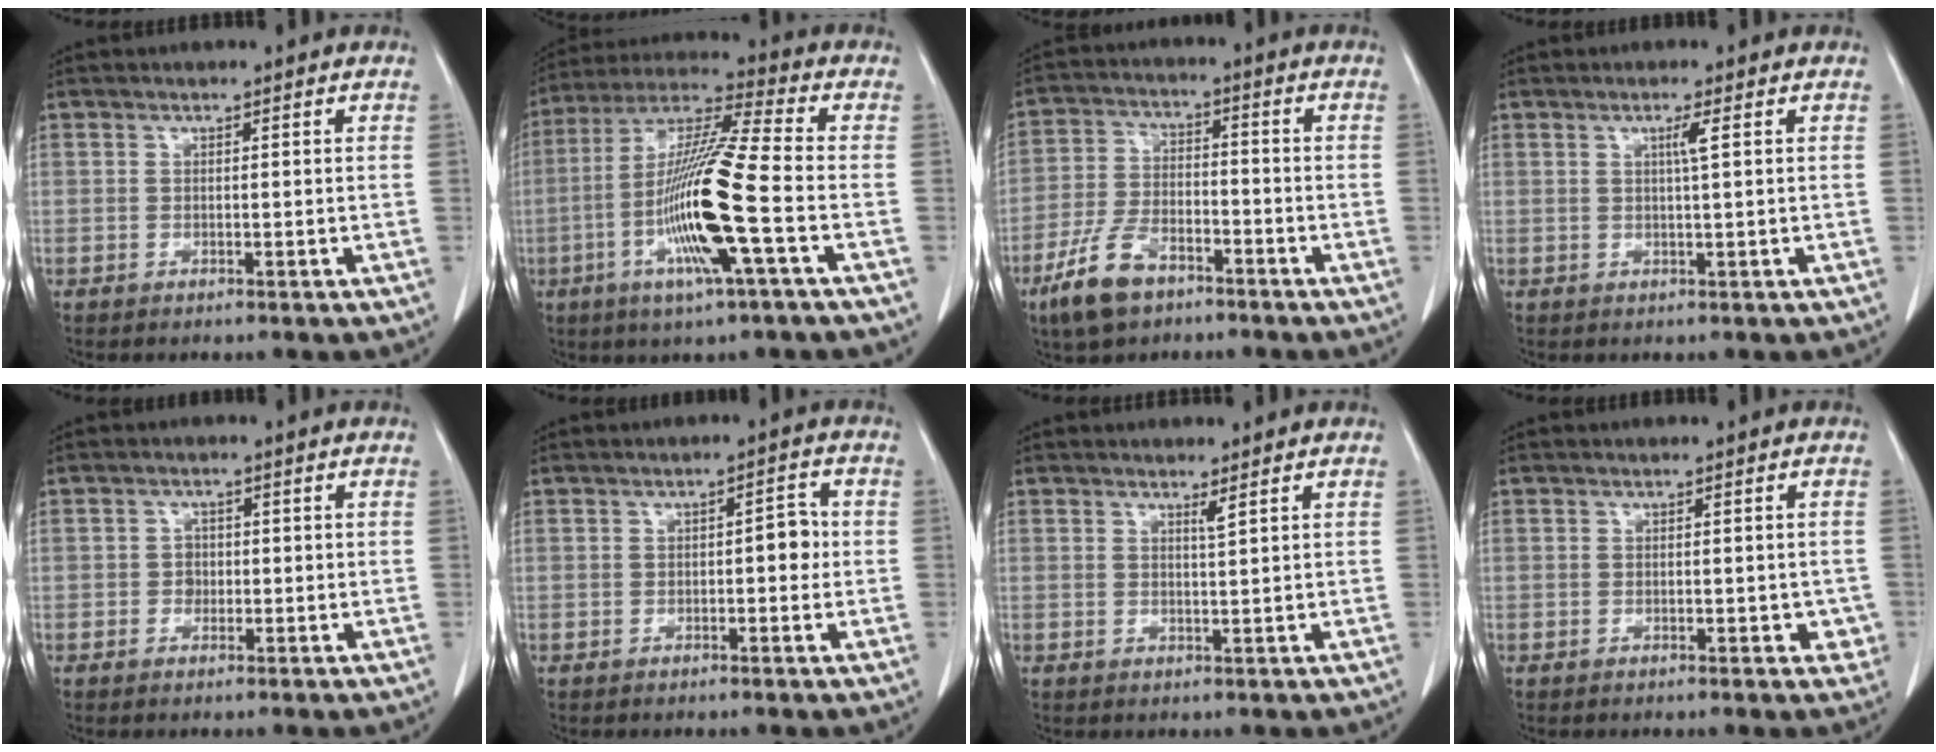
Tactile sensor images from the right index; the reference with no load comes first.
{"total": 16.3, "force": [-4.4, -0.1, 15.7], "torque": [-0.312, -0.011, -0.092]}
{"total": 9.5, "force": [-6.1, 4.4, 5.8], "torque": [-0.130, -0.005, -0.114]}
{"total": 1.8, "force": [0.6, -0.4, 1.7], "torque": [-0.032, -0.002, 0.011]}
{"total": 1.7, "force": [-0.3, 1.5, 0.6], "torque": [-0.005, 0.006, -0.006]}
{"total": 3.3, "force": [-0.2, 1.4, 3.0], "torque": [-0.036, 0.011, -0.004]}
{"total": 1.1, "force": [0.8, -0.3, 0.7], "torque": [-0.019, -0.010, 0.015]}
{"total": 2.7, "force": [-0.7, 1.5, 2.2], "torque": [-0.012, 0.005, -0.005]}